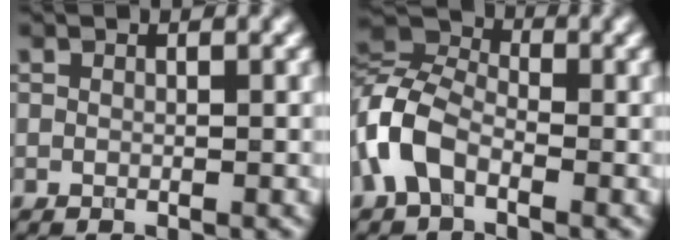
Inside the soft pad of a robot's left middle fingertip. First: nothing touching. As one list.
[{"total": 5.5, "force": [-2.5, 3.3, 3.5], "torque": [-0.086, 0.009, -0.068]}]